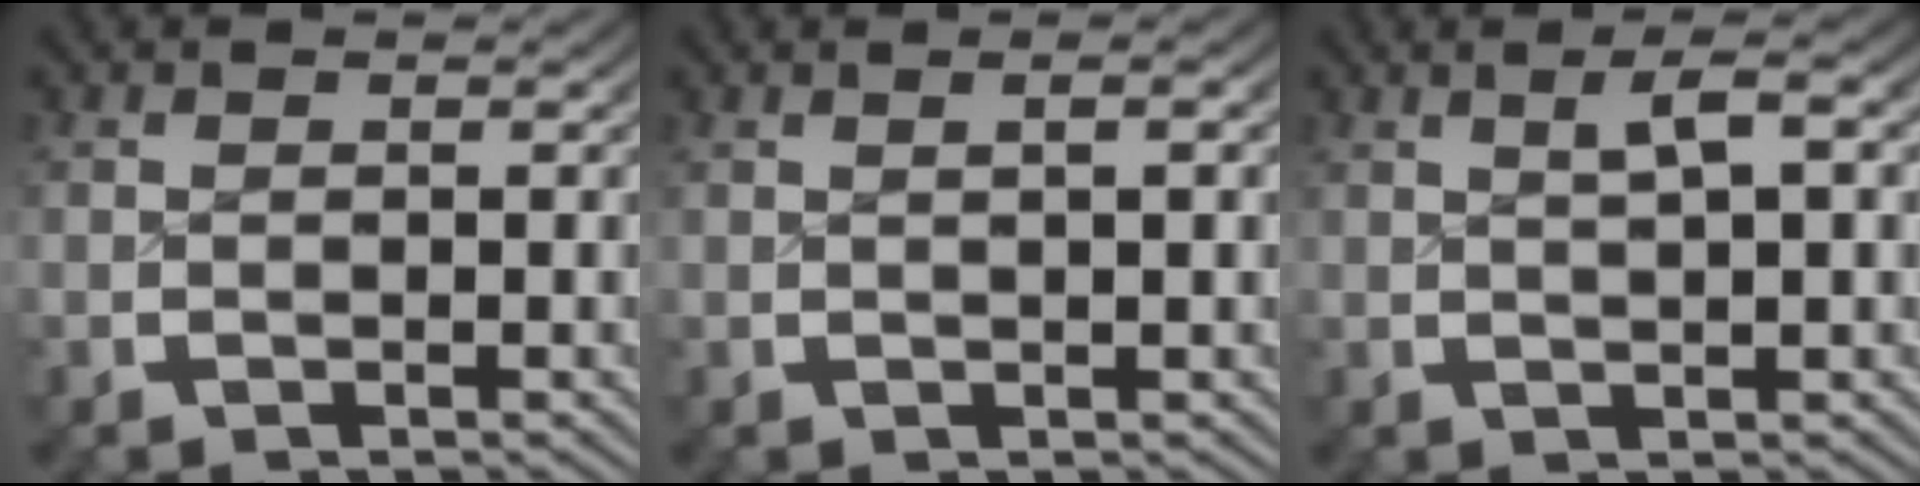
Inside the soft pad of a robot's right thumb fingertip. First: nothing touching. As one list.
[{"total": 1.5, "force": [0.4, 0.1, 1.5], "torque": [-0.020, 0.004, 0.010]}, {"total": 2.9, "force": [1.3, 0.6, 2.5], "torque": [-0.033, 0.008, 0.023]}]